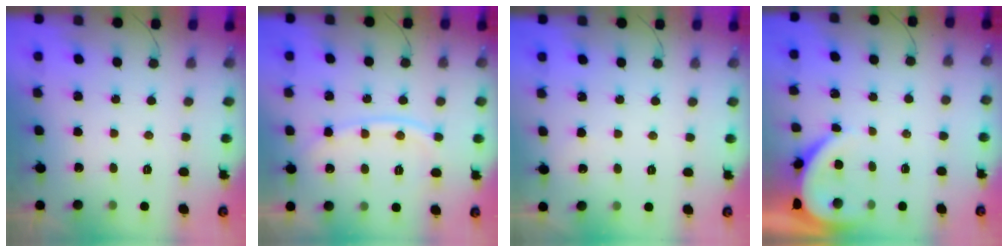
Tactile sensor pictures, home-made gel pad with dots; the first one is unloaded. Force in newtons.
{"total": 12.2, "press": 12.1, "slide": 1.5}
{"total": 1.7, "press": 1.7, "slide": 0.3}
{"total": 3.9, "press": 3.9, "slide": 0.4}